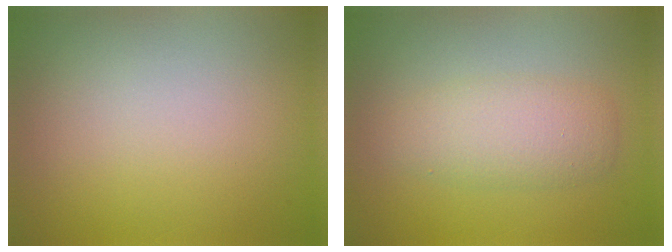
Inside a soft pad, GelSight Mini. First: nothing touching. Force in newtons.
{"total": 2.3, "press": 2.3, "slide": 0.2}